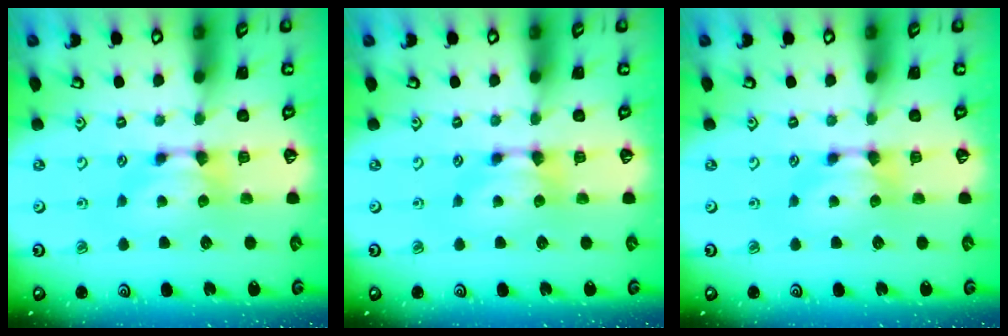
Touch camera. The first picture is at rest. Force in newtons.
{"total": 0.0}
{"total": 0.0}